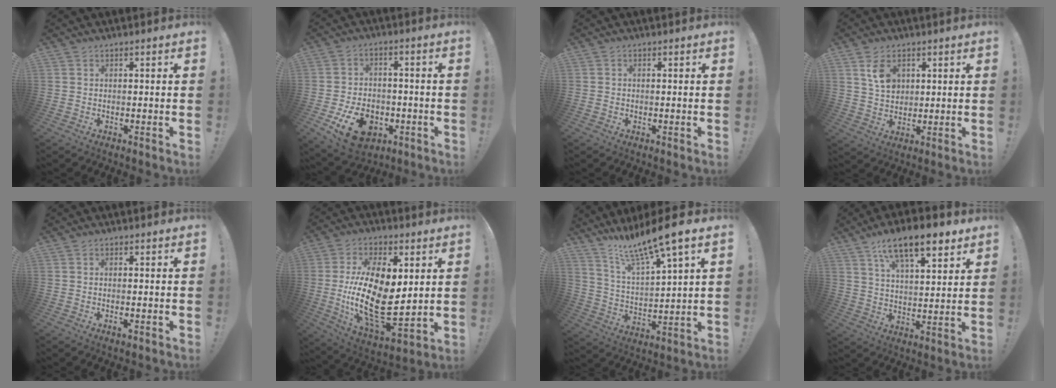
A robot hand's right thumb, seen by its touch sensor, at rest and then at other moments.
{"total": 12.7, "force": [-5.4, 9.1, 7.0], "torque": [-0.108, 0.040, -0.090]}
{"total": 0.8, "force": [-0.5, 0.6, 0.2], "torque": [-0.010, 0.004, -0.006]}
{"total": 7.2, "force": [3.1, 5.0, 4.1], "torque": [-0.051, -0.011, 0.056]}
{"total": 1.5, "force": [-0.6, 0.5, 1.3], "torque": [-0.013, -0.001, -0.010]}
{"total": 23.6, "force": [0.9, 12.5, 20.0], "torque": [-0.383, -0.031, 0.027]}
{"total": 13.5, "force": [11.5, 1.0, 7.1], "torque": [-0.146, -0.081, 0.193]}
{"total": 14.4, "force": [8.8, 5.3, 10.1], "torque": [-0.166, -0.040, 0.149]}